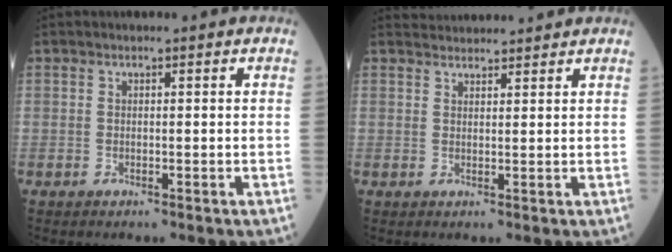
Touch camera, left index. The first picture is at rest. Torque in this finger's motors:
{"motor_torque": [-0.74, -0.71, -0.03, -0.01]}